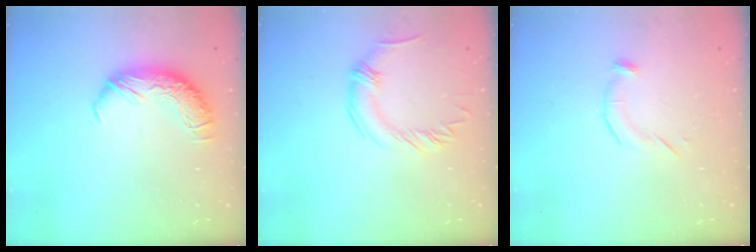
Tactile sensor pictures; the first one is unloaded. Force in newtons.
{"total": 0.0}
{"total": 5.4, "press": 5.4, "slide": 0.7}